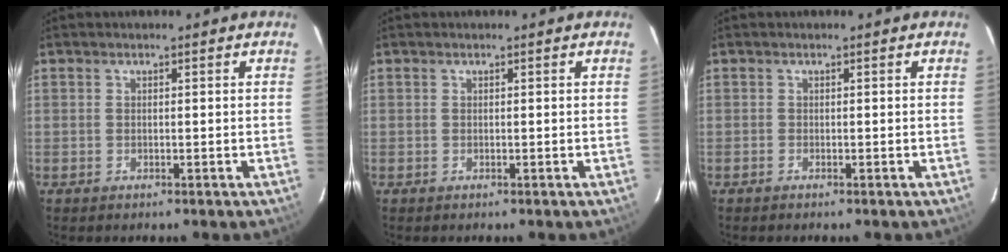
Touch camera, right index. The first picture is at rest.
{"total": 0.0}
{"total": 0.0}